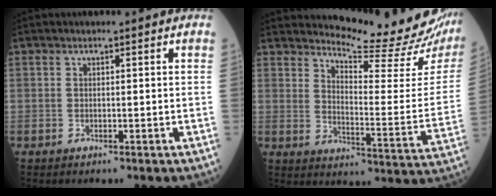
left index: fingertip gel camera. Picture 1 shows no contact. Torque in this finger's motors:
{"motor_torque": [1.06, -1.08, 0.38, 0.06]}